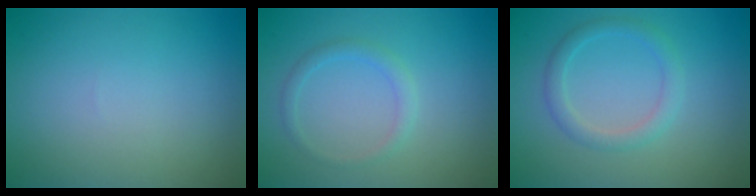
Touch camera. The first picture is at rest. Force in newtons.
{"total": 1.4, "press": 1.4, "slide": 0.1}
{"total": 2.1, "press": 2.1, "slide": 0.1}